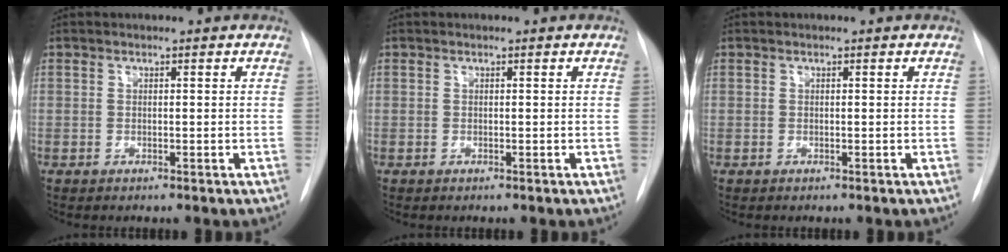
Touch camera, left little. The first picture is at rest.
{"total": 0.0}
{"total": 0.0}